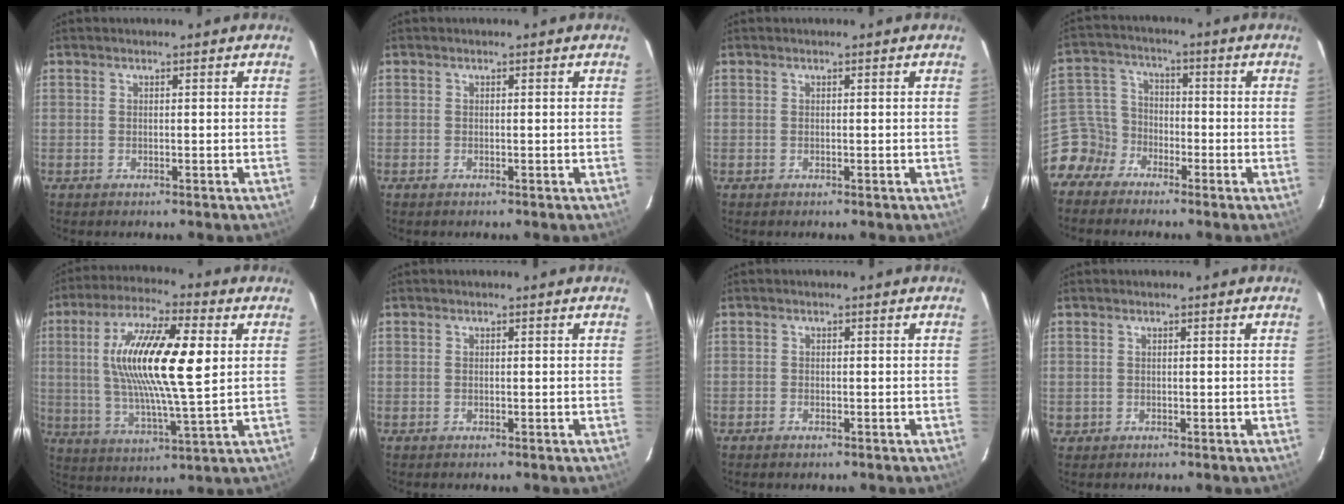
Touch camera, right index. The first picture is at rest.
{"total": 0.0}
{"total": 0.0}
{"total": 7.4, "force": [-5.3, 5.2, 0.2], "torque": [-0.016, 0.032, -0.118]}
{"total": 18.4, "force": [3.5, 4.1, 17.7], "torque": [-0.323, 0.009, 0.059]}
{"total": 0.0}
{"total": 1.1, "force": [-0.8, 0.7, 0.3], "torque": [-0.008, -0.001, -0.015]}
{"total": 1.1, "force": [-0.1, 1.1, 0.0], "torque": [0.001, 0.001, 0.001]}